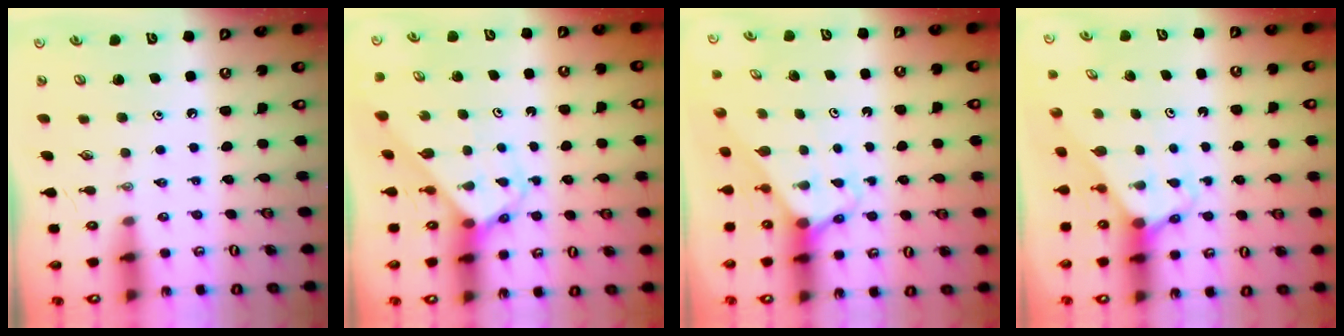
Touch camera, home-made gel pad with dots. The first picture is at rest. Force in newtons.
{"total": 3.3, "press": 3.3, "slide": 0.1}
{"total": 2.5, "press": 2.5, "slide": 0.2}
{"total": 2.5, "press": 2.5, "slide": 0.2}